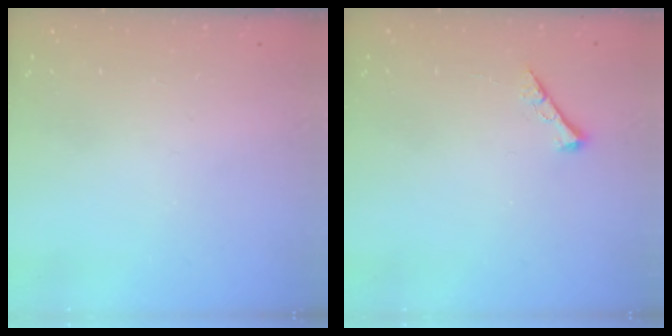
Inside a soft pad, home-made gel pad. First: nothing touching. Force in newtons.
{"total": 3.9, "press": 3.9, "slide": 0.5}